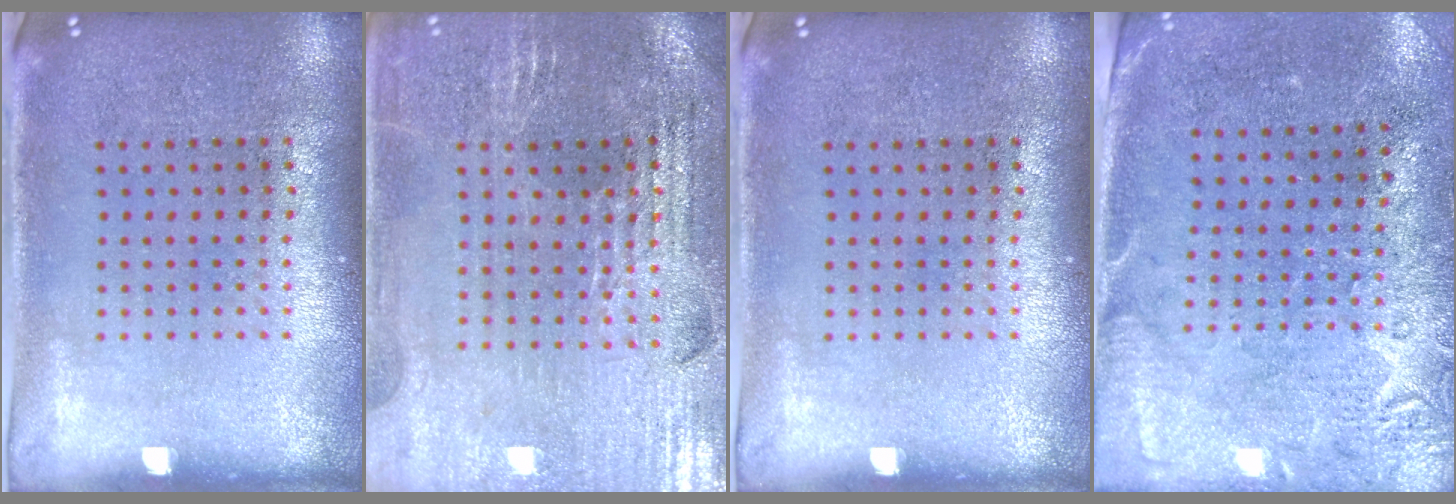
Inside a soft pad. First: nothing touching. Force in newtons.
{"total": 2.9, "press": 2.9, "slide": 0.5}
{"total": 0.0}
{"total": 2.8, "press": 2.3, "slide": 1.5}